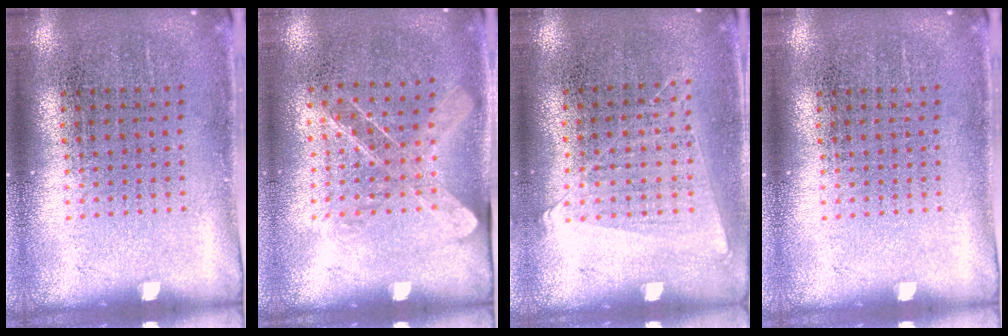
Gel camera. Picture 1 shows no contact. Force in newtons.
{"total": 1.3, "press": 1.0, "slide": 0.7}
{"total": 1.0, "press": 0.9, "slide": 0.4}
{"total": 0.0}